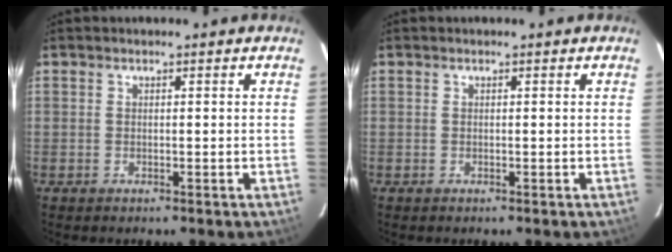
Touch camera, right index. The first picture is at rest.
{"total": 0.0}